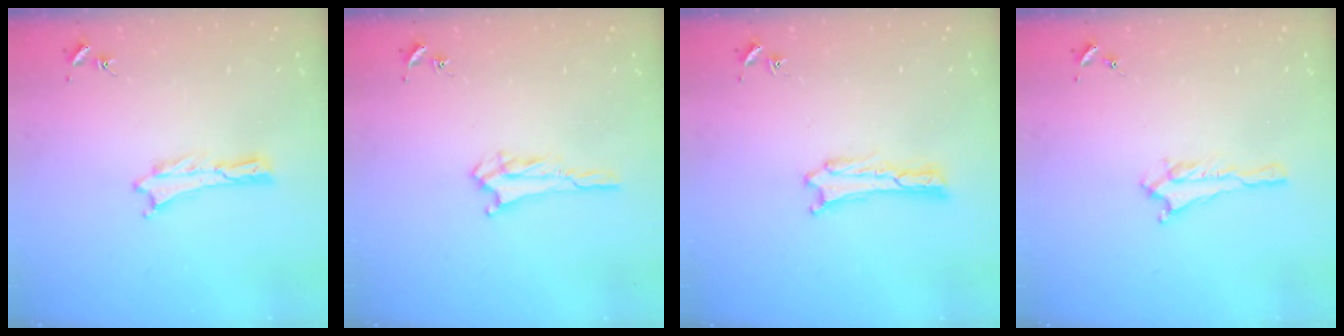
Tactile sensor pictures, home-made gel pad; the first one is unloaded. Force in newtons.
{"total": 1.7, "press": 1.7, "slide": 0.2}
{"total": 0.9, "press": 0.9, "slide": 0.0}
{"total": 1.5, "press": 1.4, "slide": 0.2}